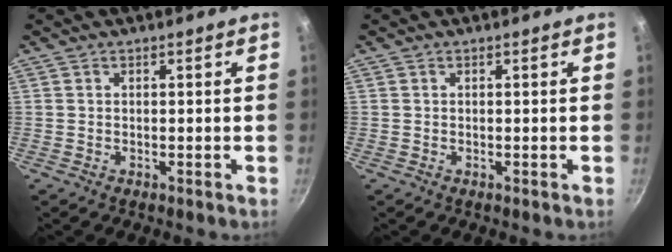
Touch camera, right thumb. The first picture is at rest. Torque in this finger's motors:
{"motor_torque": [-0.16, -0.16, 0.02, -0.01, 0.00]}